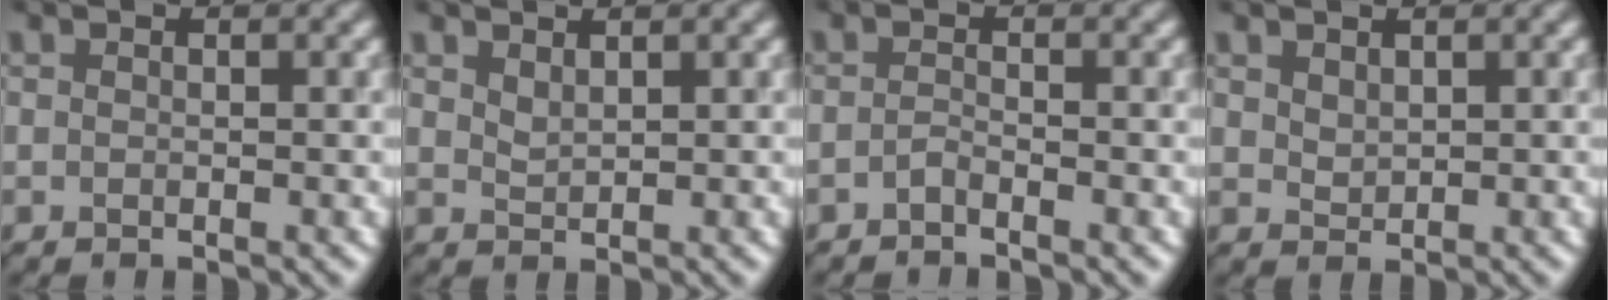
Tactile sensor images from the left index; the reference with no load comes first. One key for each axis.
{"total": 0.9, "fx": 0.8, "fy": 0.2, "fz": 0.2, "tx": -0.007, "ty": 0.004, "tz": 0.021}
{"total": 0.8, "fx": -0.7, "fy": 0.0, "fz": 0.3, "tx": -0.007, "ty": 0.005, "tz": -0.014}
{"total": 1.0, "fx": 0.7, "fy": 0.7, "fz": 0.3, "tx": -0.003, "ty": 0.002, "tz": 0.019}